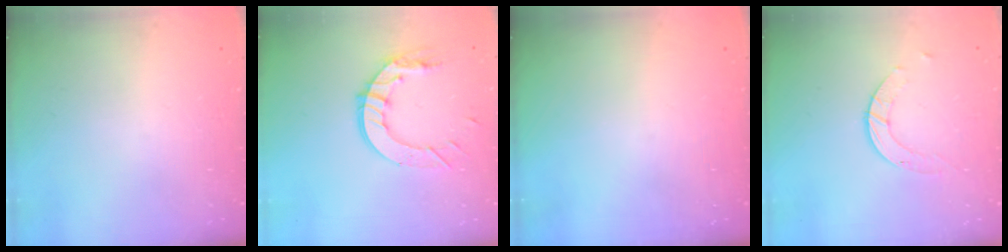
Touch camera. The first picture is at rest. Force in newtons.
{"total": 11.6, "press": 11.6, "slide": 1.2}
{"total": 0.0}
{"total": 3.0, "press": 3.0, "slide": 0.3}